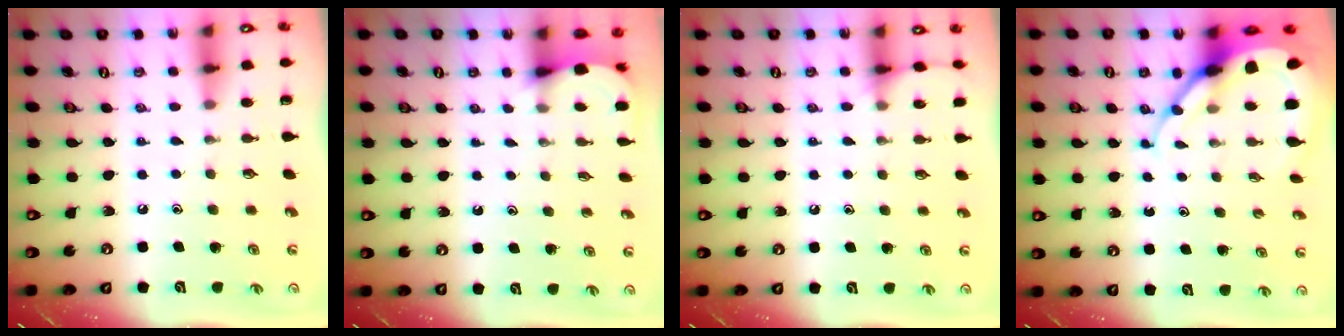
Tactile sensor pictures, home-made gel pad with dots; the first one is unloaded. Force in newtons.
{"total": 2.5, "press": 2.5, "slide": 0.2}
{"total": 5.9, "press": 5.9, "slide": 0.8}
{"total": 7.9, "press": 7.9, "slide": 0.9}